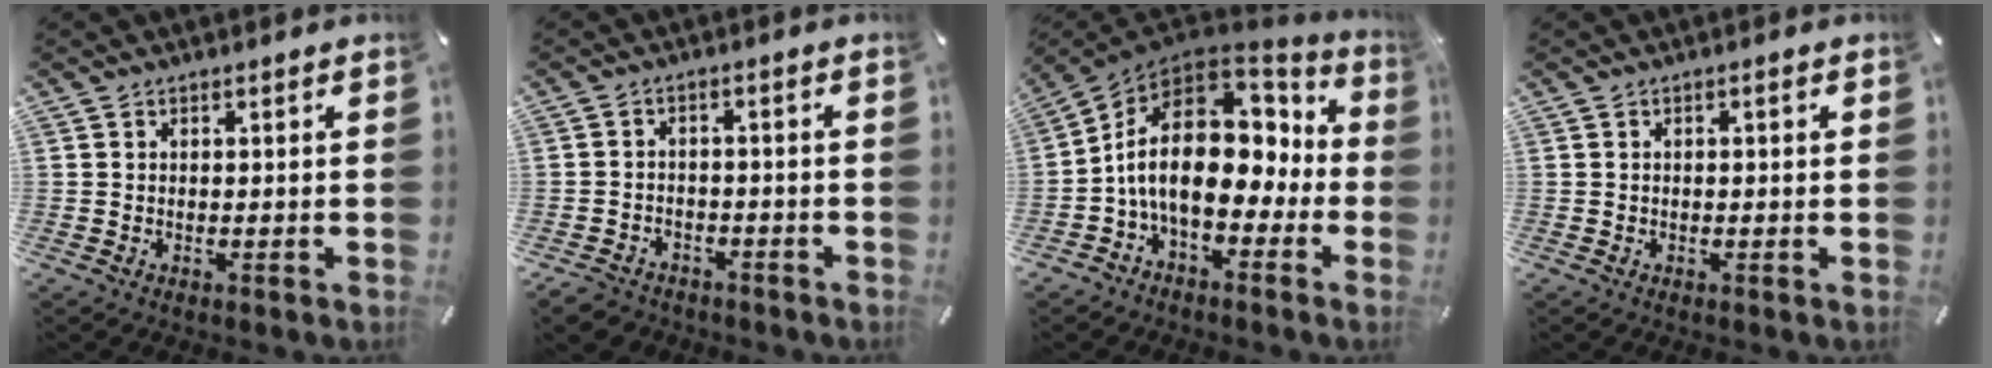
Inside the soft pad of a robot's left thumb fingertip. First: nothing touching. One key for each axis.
{"total": 4.1, "fx": -3.1, "fy": 2.5, "fz": 1.0, "tx": -0.027, "ty": 0.015, "tz": -0.063}
{"total": 17.5, "fx": 0.1, "fy": 10.8, "fz": 13.8, "tx": -0.264, "ty": -0.013, "tz": 0.004}
{"total": 1.2, "fx": -0.2, "fy": 0.4, "fz": 1.1, "tx": -0.019, "ty": 0.002, "tz": -0.005}